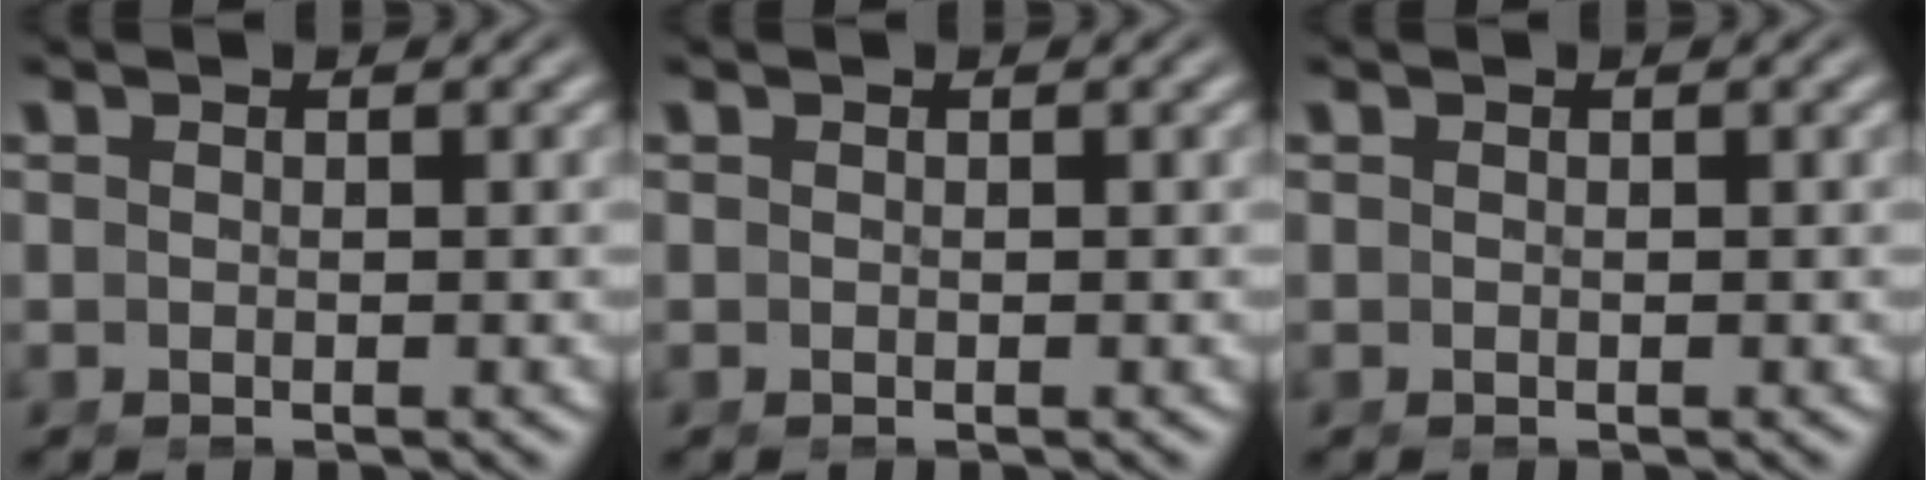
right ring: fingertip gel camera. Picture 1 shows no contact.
{"total": 0.0}
{"total": 0.0}